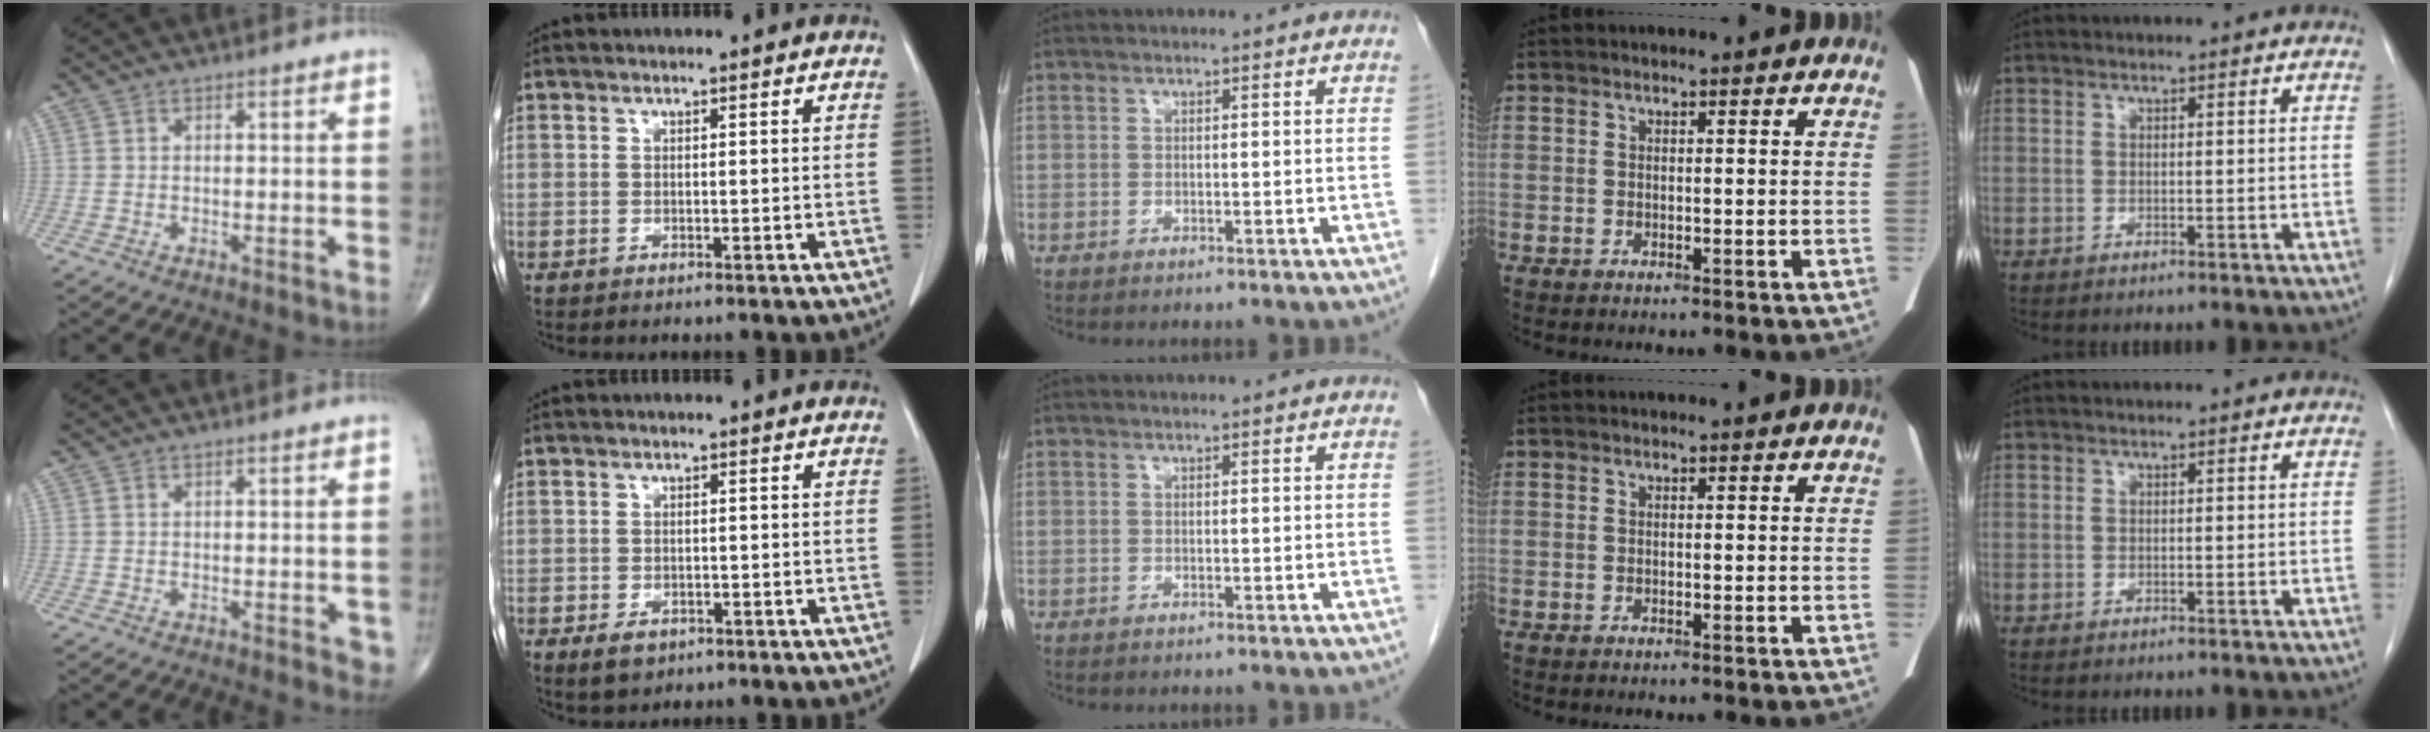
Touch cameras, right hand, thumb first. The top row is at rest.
{"thumb": {"total": 2.8, "force": [-0.1, 1.3, 2.5], "torque": [-0.016, -0.005, 0.000]}, "index": {"total": 3.3, "force": [-1.8, 2.1, 1.8], "torque": [-0.031, -0.003, -0.020]}}